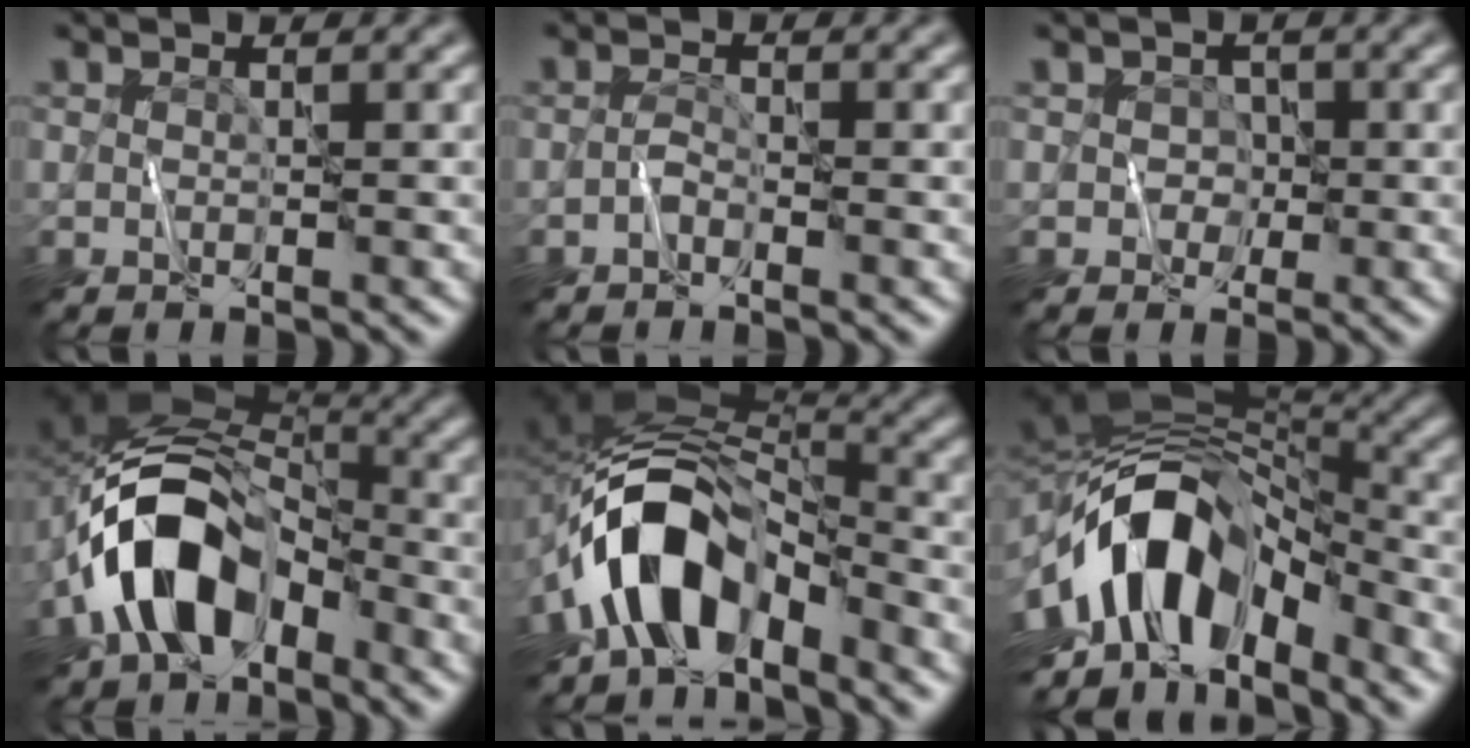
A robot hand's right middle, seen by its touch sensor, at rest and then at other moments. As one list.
[{"total": 0.8, "force": [-0.6, 0.3, 0.4], "torque": [-0.010, 0.006, -0.015]}, {"total": 1.8, "force": [-0.3, 1.7, 0.2], "torque": [0.025, 0.009, -0.018]}, {"total": 10.4, "force": [-4.1, 7.0, 6.5], "torque": [-0.110, 0.009, -0.085]}, {"total": 9.5, "force": [-4.9, 5.4, 6.1], "torque": [-0.098, 0.005, -0.092]}, {"total": 13.3, "force": [-5.1, 7.4, 9.8], "torque": [-0.165, 0.004, -0.094]}]